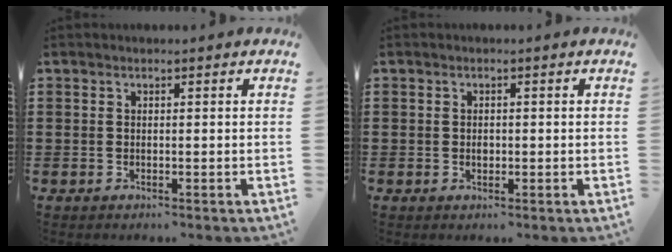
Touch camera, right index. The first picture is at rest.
{"total": 1.0, "force": [-0.1, 0.7, 0.8], "torque": [-0.017, 0.001, -0.001]}